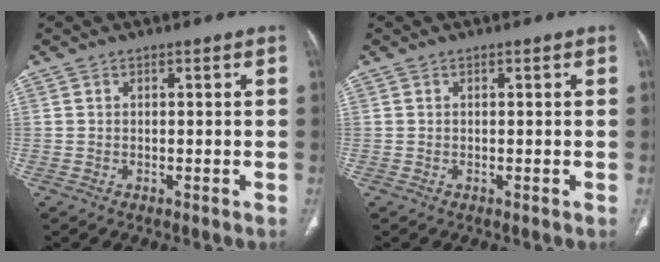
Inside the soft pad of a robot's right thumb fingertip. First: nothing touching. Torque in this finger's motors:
{"motor_torque": [-0.24, 0.08, -0.16, 0.07, 0.05]}